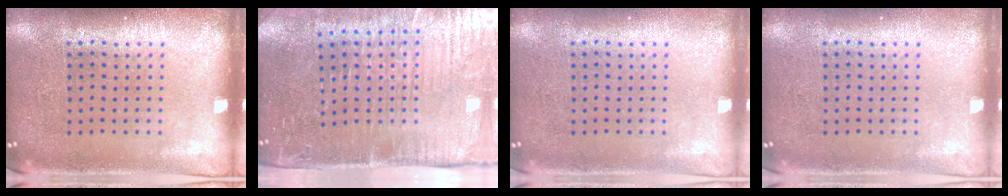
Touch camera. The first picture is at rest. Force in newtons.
{"total": 5.2, "press": 4.5, "slide": 2.6}
{"total": 0.0}
{"total": 0.0}